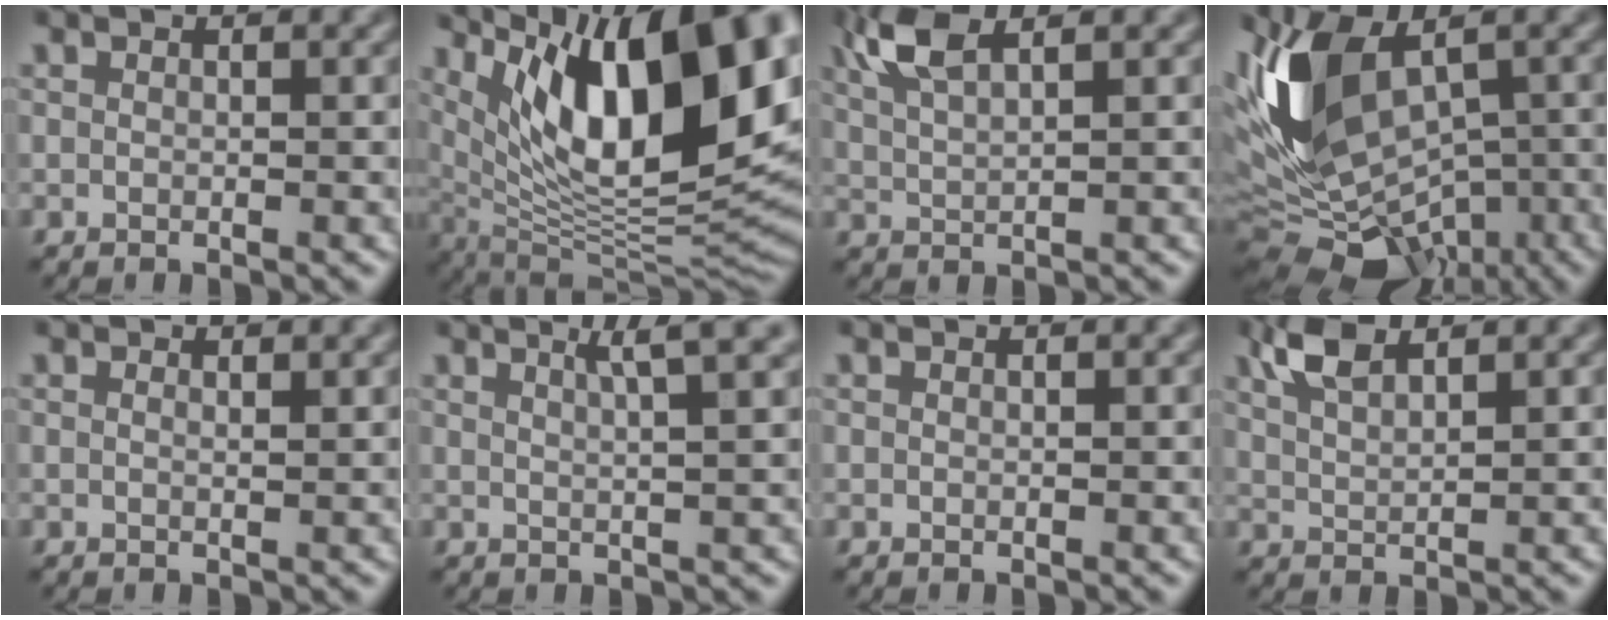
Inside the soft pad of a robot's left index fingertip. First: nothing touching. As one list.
[{"total": 17.7, "force": [6.0, 7.6, 14.9], "torque": [-0.211, 0.011, 0.108]}, {"total": 4.4, "force": [2.6, 1.3, 3.3], "torque": [-0.075, 0.013, 0.053]}, {"total": 12.8, "force": [-0.7, 7.7, 10.3], "torque": [-0.203, -0.010, 0.003]}, {"total": 0.7, "force": [0.4, 0.1, 0.6], "torque": [-0.009, -0.002, 0.004]}, {"total": 3.9, "force": [2.3, 0.8, 3.0], "torque": [-0.025, 0.013, 0.022]}, {"total": 0.0}, {"total": 3.5, "force": [2.5, 1.1, 2.2], "torque": [-0.052, 0.009, 0.050]}]